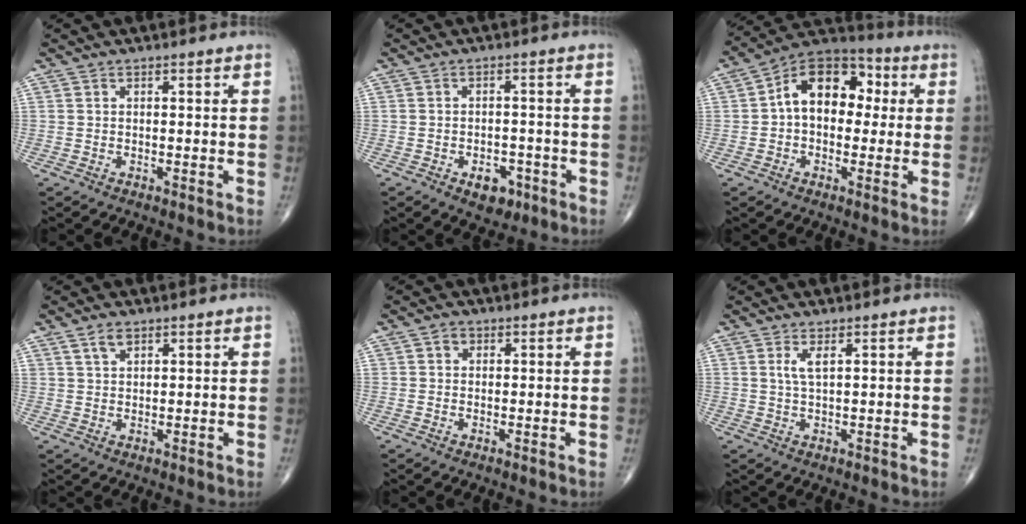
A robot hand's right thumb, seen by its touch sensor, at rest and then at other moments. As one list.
[{"total": 4.9, "force": [-2.5, 3.2, 2.7], "torque": [-0.014, 0.016, -0.030]}, {"total": 13.9, "force": [1.7, 9.4, 10.2], "torque": [-0.122, 0.036, 0.011]}, {"total": 2.8, "force": [1.8, 1.5, 1.6], "torque": [-0.026, -0.005, 0.037]}, {"total": 1.7, "force": [0.6, 1.5, 0.7], "torque": [-0.001, 0.001, 0.005]}, {"total": 2.4, "force": [1.0, 0.6, 2.2], "torque": [-0.048, -0.004, 0.023]}]